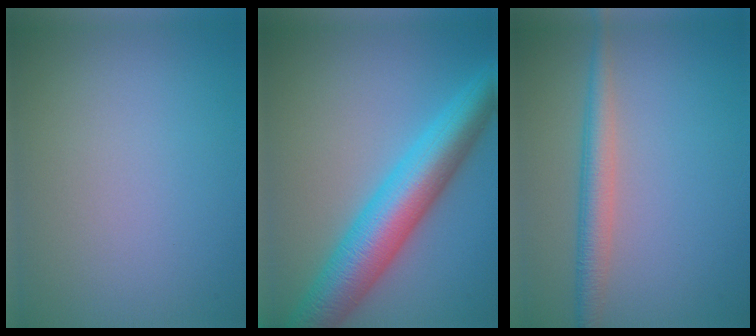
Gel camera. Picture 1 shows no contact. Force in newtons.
{"total": 8.7, "press": 8.7, "slide": 0.1}
{"total": 2.9, "press": 2.9, "slide": 0.1}